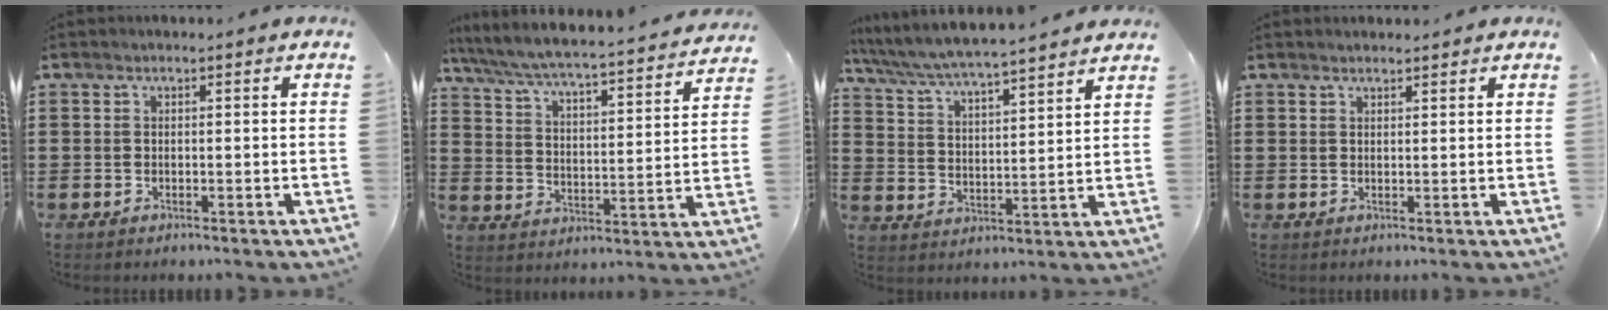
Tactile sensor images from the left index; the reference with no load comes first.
{"total": 4.7, "force": [4.3, -0.4, 1.7], "torque": [-0.056, -0.041, 0.063]}
{"total": 5.3, "force": [5.0, -0.5, 1.5], "torque": [-0.053, -0.037, 0.081]}
{"total": 1.1, "force": [1.1, 0.1, 0.1], "torque": [-0.004, 0.000, 0.020]}